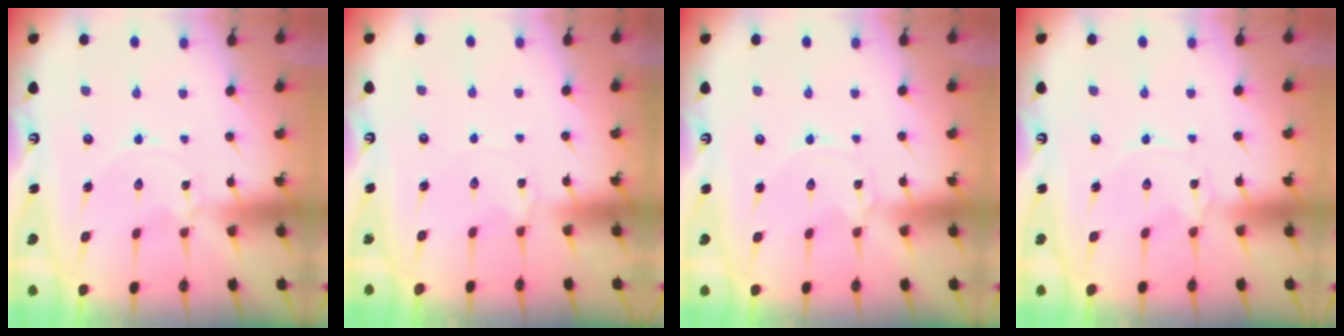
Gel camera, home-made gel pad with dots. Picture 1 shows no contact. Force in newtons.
{"total": 3.9, "press": 3.8, "slide": 0.3}
{"total": 0.0}
{"total": 0.0}